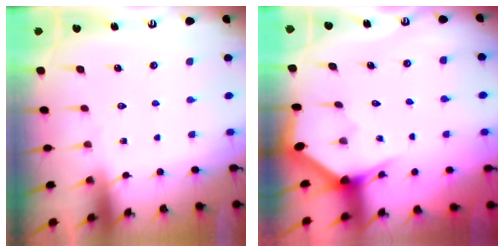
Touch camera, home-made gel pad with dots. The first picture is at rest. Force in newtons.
{"total": 3.1, "press": 3.1, "slide": 0.1}